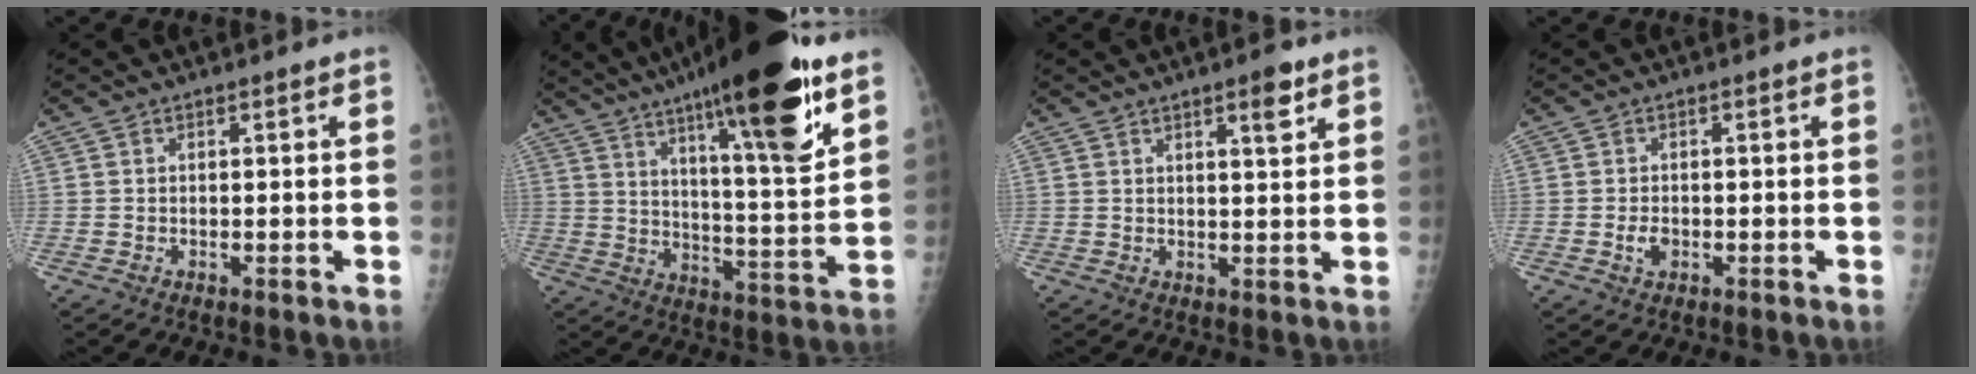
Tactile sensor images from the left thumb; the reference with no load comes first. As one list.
[{"total": 25.0, "force": [14.9, 4.7, 19.5], "torque": [-0.290, -0.055, 0.231]}, {"total": 4.2, "force": [2.6, 0.9, 3.1], "torque": [-0.042, -0.015, 0.037]}, {"total": 2.2, "force": [-0.6, 1.5, 1.5], "torque": [-0.024, 0.001, -0.009]}]